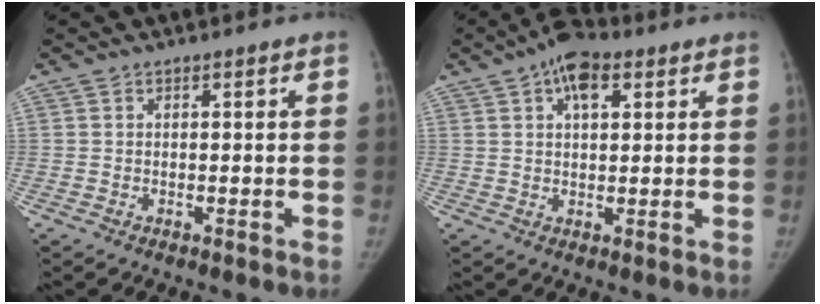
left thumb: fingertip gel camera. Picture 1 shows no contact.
{"total": 7.9, "force": [3.6, 4.2, 5.6], "torque": [-0.073, 0.006, 0.051]}